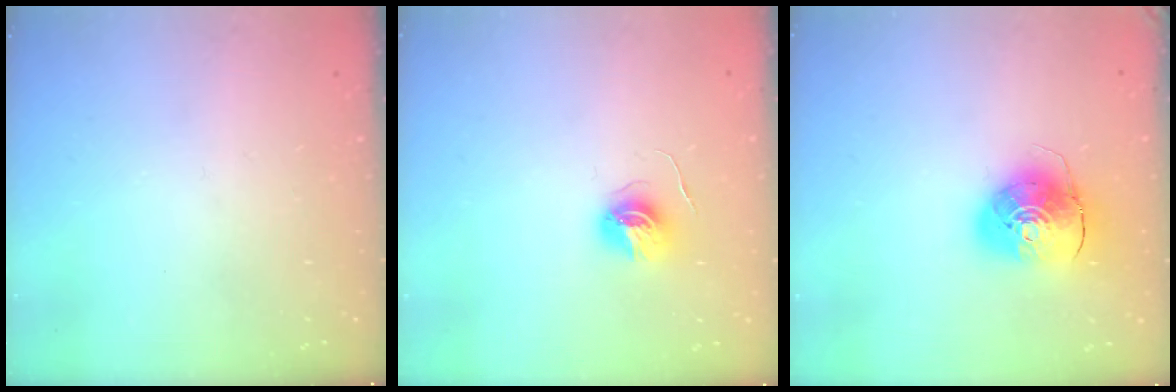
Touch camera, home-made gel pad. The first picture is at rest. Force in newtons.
{"total": 5.9, "press": 5.9, "slide": 0.4}
{"total": 10.1, "press": 10.0, "slide": 1.5}